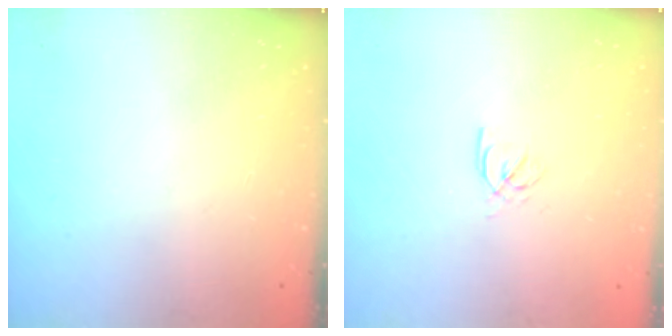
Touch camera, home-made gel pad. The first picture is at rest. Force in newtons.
{"total": 2.3, "press": 2.2, "slide": 0.3}